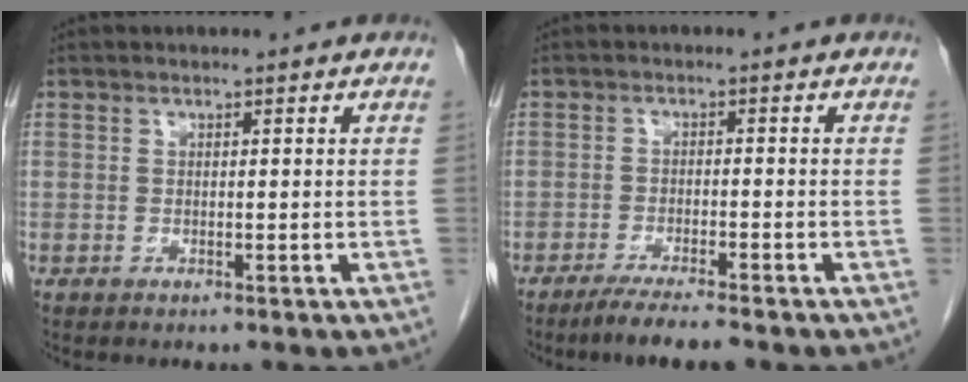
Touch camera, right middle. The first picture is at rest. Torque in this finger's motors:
{"motor_torque": [0.70, -0.54, 0.01, 0.06]}